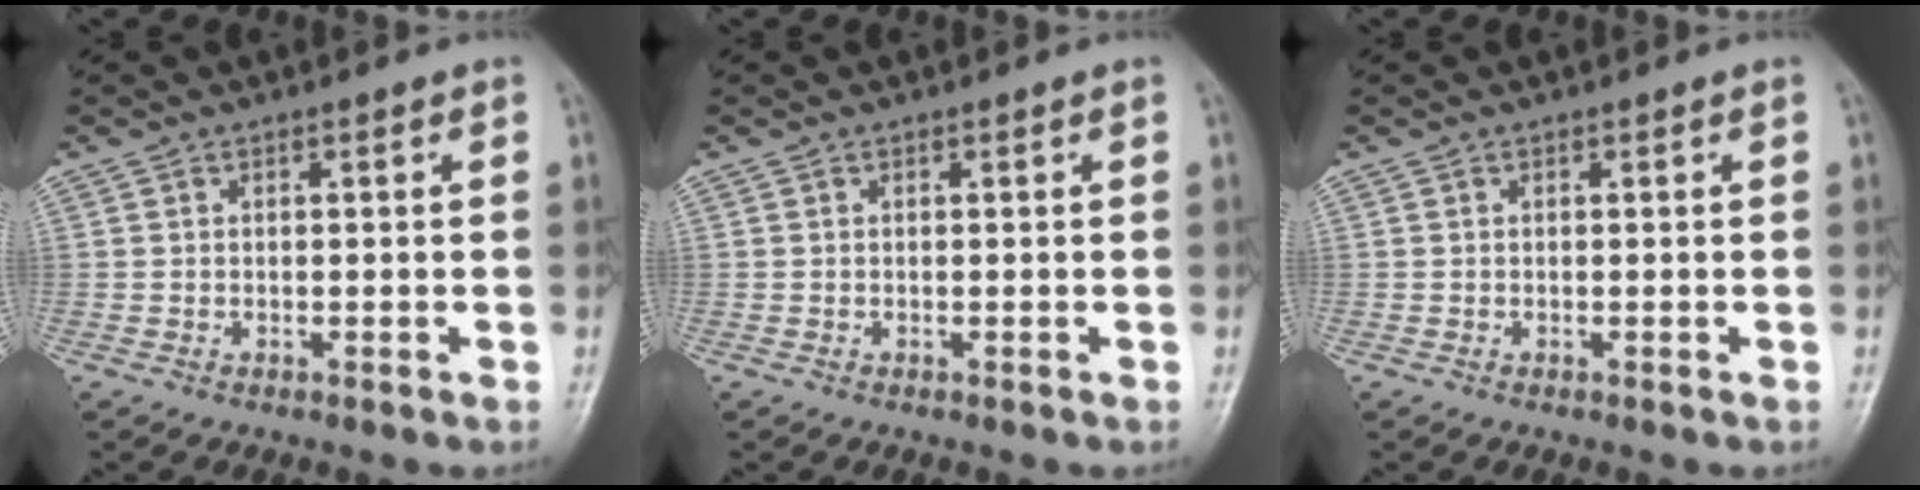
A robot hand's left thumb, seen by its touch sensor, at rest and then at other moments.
{"total": 0.0}
{"total": 0.0}